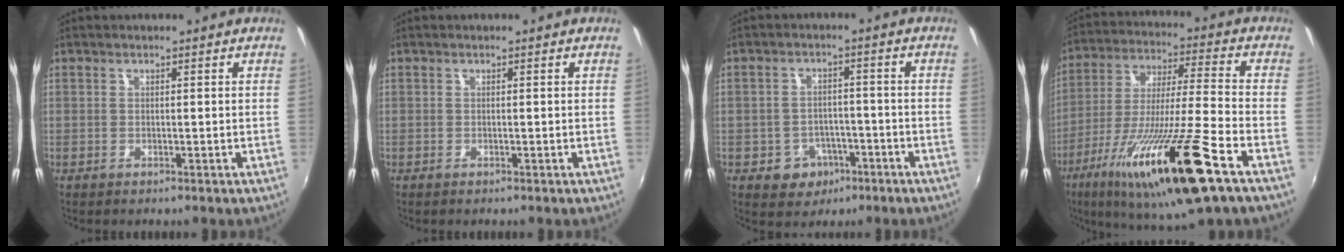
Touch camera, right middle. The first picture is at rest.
{"total": 0.0}
{"total": 6.5, "force": [-3.2, 5.2, 2.0], "torque": [-0.053, 0.011, -0.034]}
{"total": 23.4, "force": [-12.2, 1.4, 20.0], "torque": [-0.374, -0.061, -0.216]}